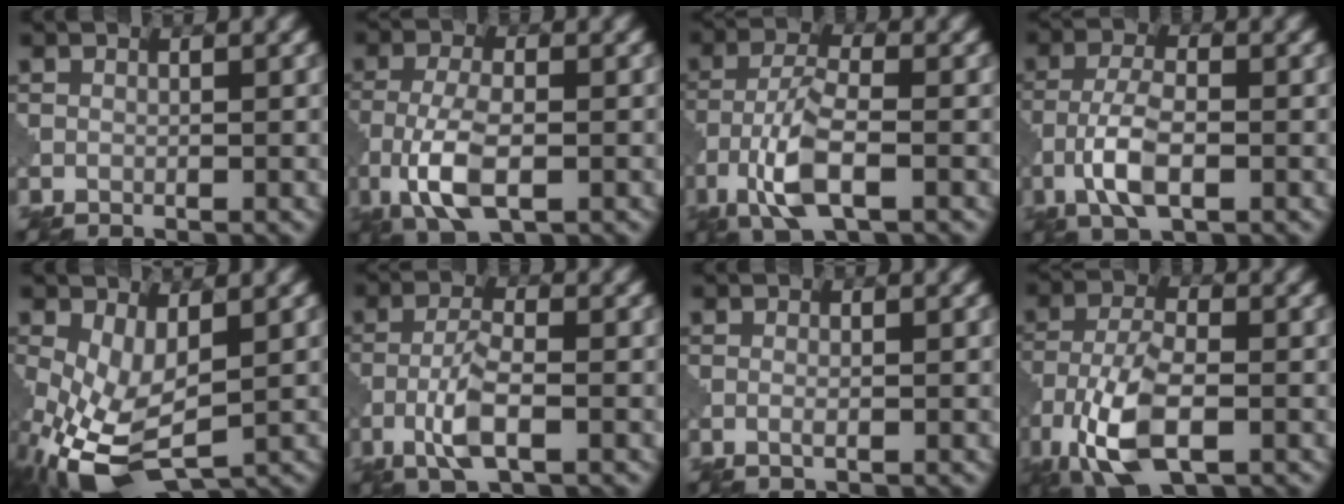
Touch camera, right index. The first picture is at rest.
{"total": 6.0, "force": [-2.0, 2.5, 5.1], "torque": [-0.108, -0.002, -0.043]}
{"total": 5.9, "force": [-2.6, 2.0, 4.9], "torque": [-0.101, 0.003, -0.057]}
{"total": 4.8, "force": [-1.8, 1.9, 4.1], "torque": [-0.084, 0.003, -0.041]}
{"total": 7.9, "force": [-2.6, 3.8, 6.4], "torque": [-0.154, -0.019, -0.042]}
{"total": 4.1, "force": [-1.7, 1.1, 3.5], "torque": [-0.076, 0.003, -0.039]}
{"total": 0.7, "force": [-0.2, 0.1, 0.7], "torque": [-0.015, -0.002, -0.005]}
{"total": 8.4, "force": [-3.8, 3.7, 6.5], "torque": [-0.141, -0.006, -0.079]}